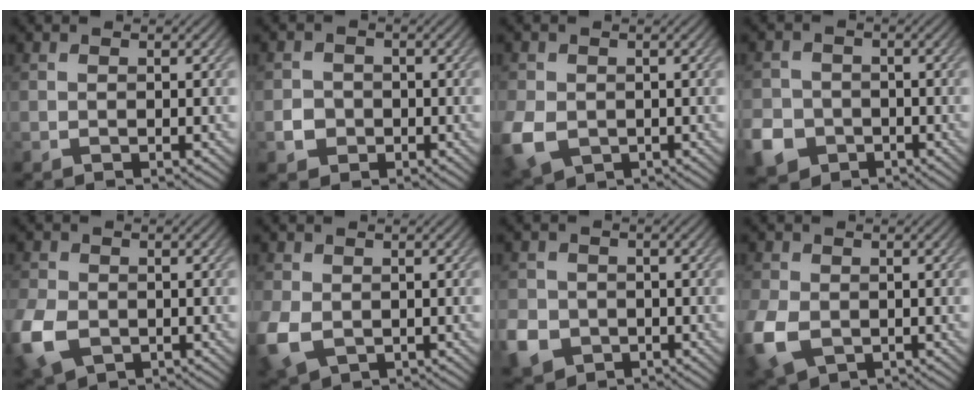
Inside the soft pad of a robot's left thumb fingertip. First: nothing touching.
{"total": 2.5, "force": [-0.8, 2.3, 0.7], "torque": [-0.012, -0.002, -0.016]}
{"total": 6.1, "force": [-1.5, 4.8, 3.5], "torque": [-0.103, -0.020, -0.032]}
{"total": 6.6, "force": [-3.2, 5.4, 2.1], "torque": [-0.060, -0.020, -0.073]}
{"total": 7.6, "force": [-2.5, 5.4, 4.6], "torque": [-0.140, -0.020, -0.051]}
{"total": 5.7, "force": [-1.1, 4.3, 3.6], "torque": [-0.106, -0.019, -0.021]}
{"total": 5.6, "force": [-2.3, 4.7, 2.1], "torque": [-0.063, -0.019, -0.053]}
{"total": 6.9, "force": [-1.9, 4.9, 4.4], "torque": [-0.132, -0.021, -0.039]}